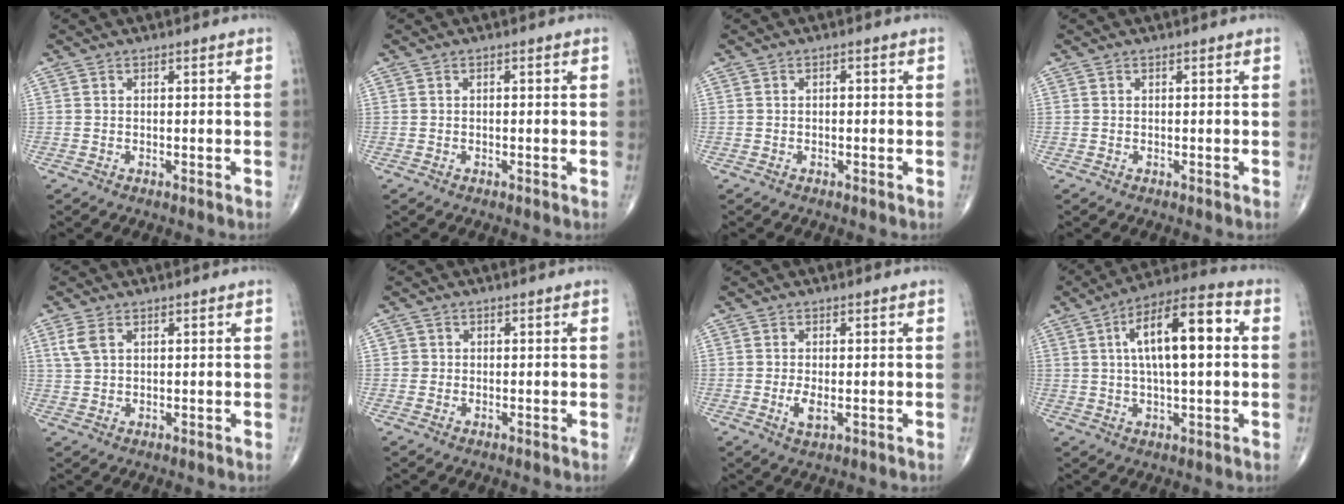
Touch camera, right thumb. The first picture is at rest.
{"total": 0.0}
{"total": 0.6, "force": [-0.1, 0.4, 0.5], "torque": [-0.003, 0.001, -0.004]}
{"total": 0.0}
{"total": 3.5, "force": [1.5, 2.0, 2.4], "torque": [-0.056, 0.005, 0.038]}
{"total": 1.2, "force": [0.0, 1.2, 0.0], "torque": [0.009, 0.004, -0.002]}
{"total": 2.8, "force": [-0.5, 1.2, 2.5], "torque": [-0.054, -0.007, -0.008]}
{"total": 15.6, "force": [2.8, 5.5, 14.3], "torque": [-0.227, 0.025, 0.037]}